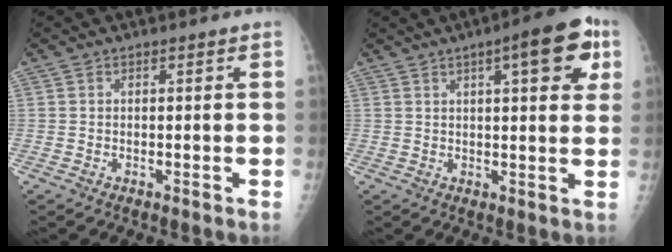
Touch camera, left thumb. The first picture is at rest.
{"total": 11.3, "force": [4.7, 3.4, 9.7], "torque": [-0.102, -0.002, 0.054]}